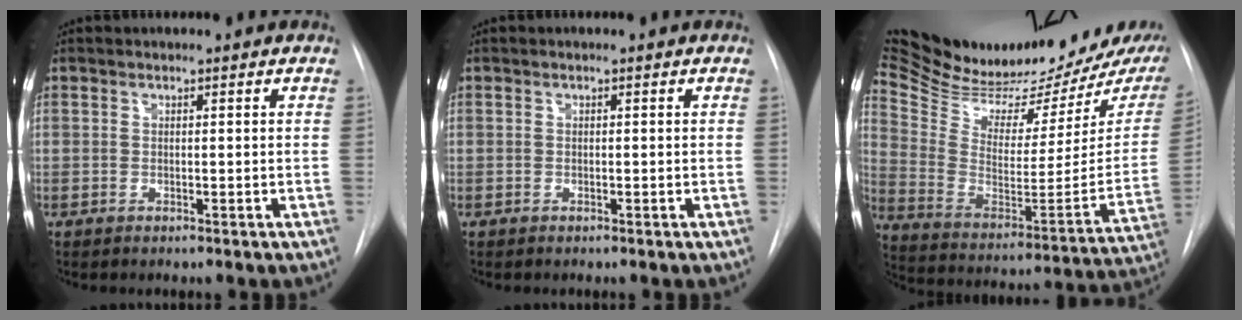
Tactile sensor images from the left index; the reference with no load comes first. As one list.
[{"total": 0.0}, {"total": 28.7, "force": [23.8, 6.6, 14.8], "torque": [-0.248, -0.051, 0.351]}]